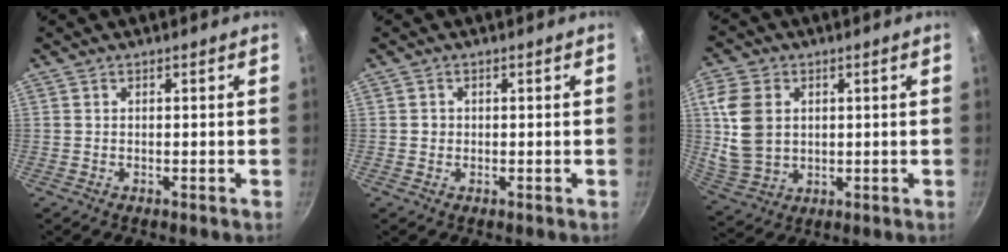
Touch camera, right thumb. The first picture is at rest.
{"total": 1.0, "force": [0.0, 1.0, 0.2], "torque": [0.002, 0.001, -0.001]}
{"total": 11.3, "force": [1.9, 8.6, 7.1], "torque": [-0.126, -0.006, 0.050]}